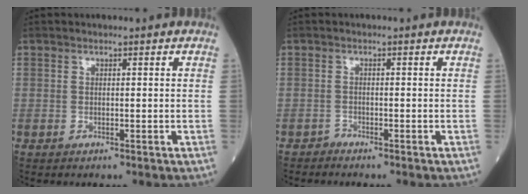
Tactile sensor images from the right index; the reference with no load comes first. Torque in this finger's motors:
{"motor_torque": [-0.05, 0.10, -0.09, -0.04]}